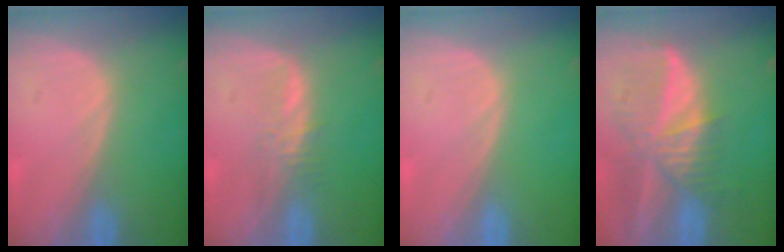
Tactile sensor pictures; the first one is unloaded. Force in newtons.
{"total": 2.4, "press": 2.4, "slide": 0.2}
{"total": 0.0}
{"total": 9.3, "press": 8.1, "slide": 4.6}